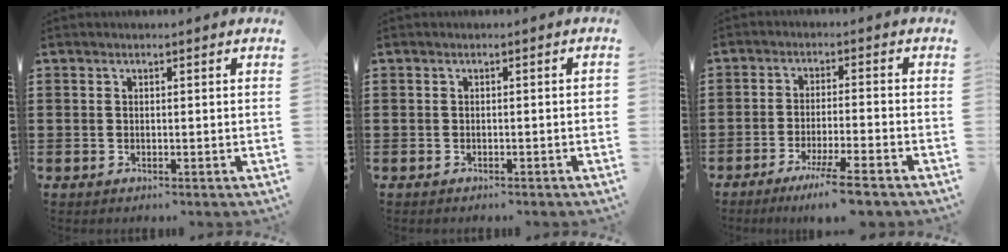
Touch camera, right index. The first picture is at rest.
{"total": 0.9, "force": [-0.7, 0.2, 0.6], "torque": [-0.012, -0.002, -0.013]}
{"total": 6.1, "force": [-4.7, -0.5, 3.9], "torque": [-0.075, -0.016, -0.087]}